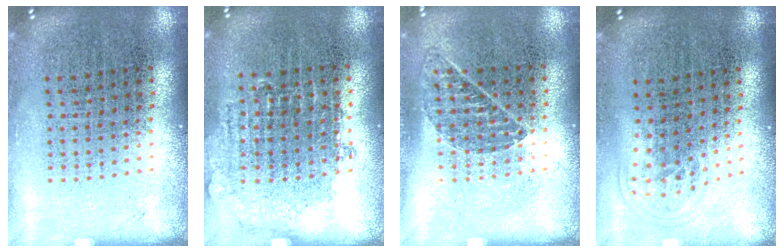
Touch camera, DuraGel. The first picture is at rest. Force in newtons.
{"total": 0.8, "press": 0.7, "slide": 0.3}
{"total": 0.8, "press": 0.7, "slide": 0.3}
{"total": 1.0, "press": 0.6, "slide": 0.7}